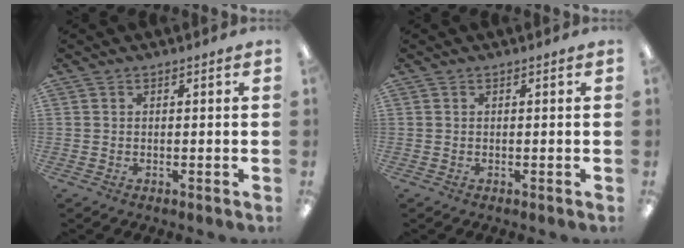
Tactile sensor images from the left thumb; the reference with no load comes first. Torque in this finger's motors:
{"motor_torque": [0.00, 0.00, 0.00, 0.00, 0.00]}